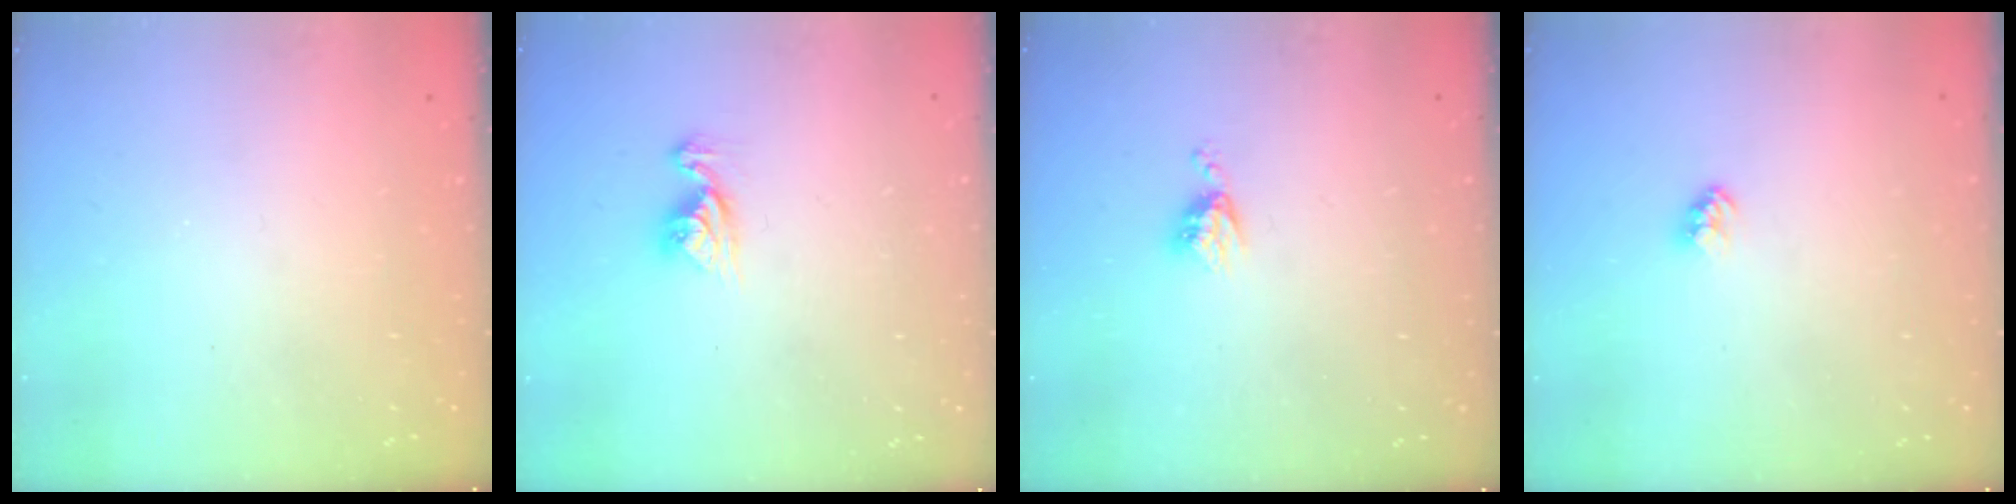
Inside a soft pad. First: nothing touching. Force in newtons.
{"total": 8.2, "press": 8.2, "slide": 0.8}
{"total": 3.6, "press": 3.6, "slide": 0.4}
{"total": 2.3, "press": 2.3, "slide": 0.1}